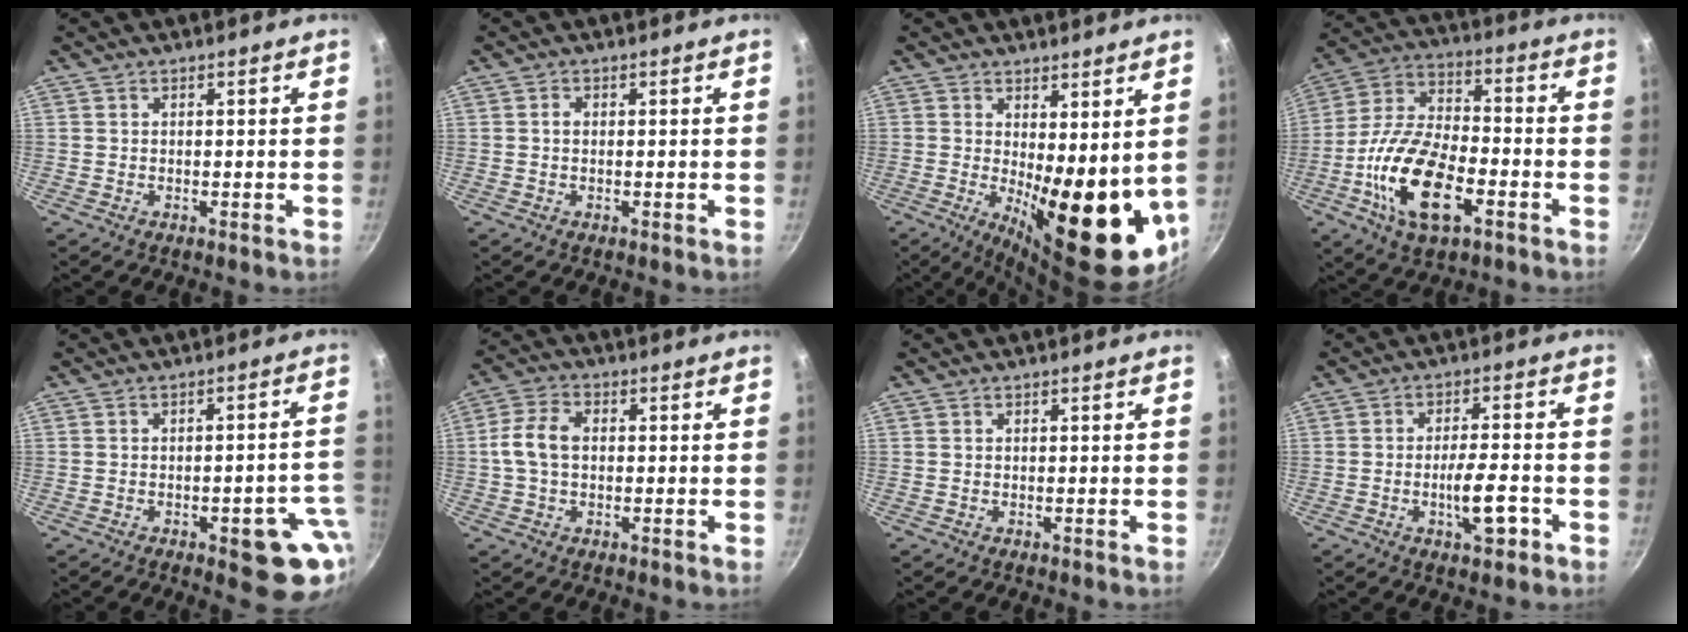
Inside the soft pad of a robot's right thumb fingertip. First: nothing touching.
{"total": 1.2, "force": [0.1, 0.9, 0.8], "torque": [-0.016, 0.005, -0.001]}
{"total": 17.0, "force": [0.3, 6.3, 15.8], "torque": [-0.173, -0.035, 0.021]}
{"total": 18.9, "force": [-6.5, 9.3, 15.1], "torque": [-0.280, 0.030, -0.129]}
{"total": 11.7, "force": [-3.8, 4.8, 10.0], "torque": [-0.066, 0.021, -0.042]}
{"total": 7.1, "force": [0.1, 4.8, 5.3], "torque": [-0.103, 0.021, -0.005]}
{"total": 0.0}
{"total": 7.4, "force": [-2.8, 2.2, 6.5], "torque": [-0.093, 0.018, -0.045]}